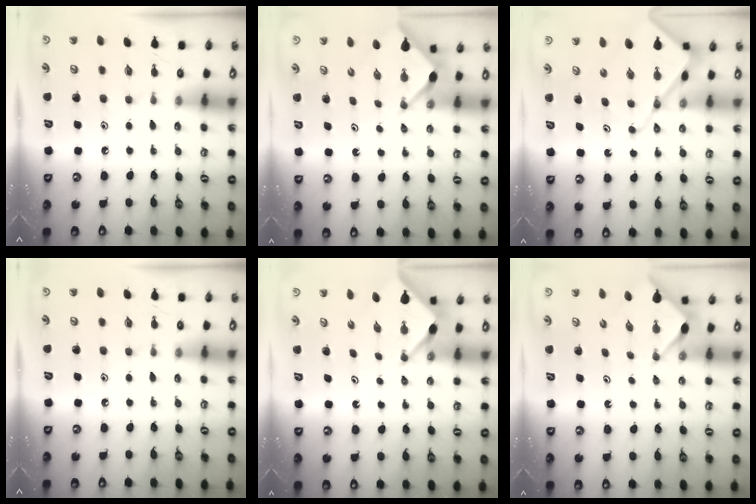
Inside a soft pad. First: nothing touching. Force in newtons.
{"total": 2.7, "press": 2.7, "slide": 0.3}
{"total": 8.4, "press": 8.3, "slide": 0.9}
{"total": 0.0}
{"total": 3.8, "press": 3.8, "slide": 0.3}
{"total": 2.8, "press": 2.8, "slide": 0.3}